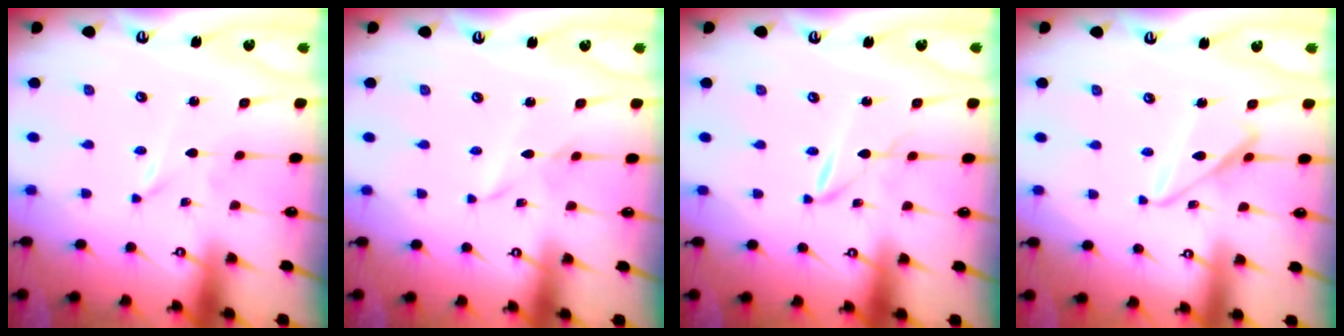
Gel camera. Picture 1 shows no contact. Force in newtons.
{"total": 2.2, "press": 2.2, "slide": 0.3}
{"total": 3.7, "press": 3.7, "slide": 0.2}
{"total": 12.6, "press": 12.6, "slide": 1.1}